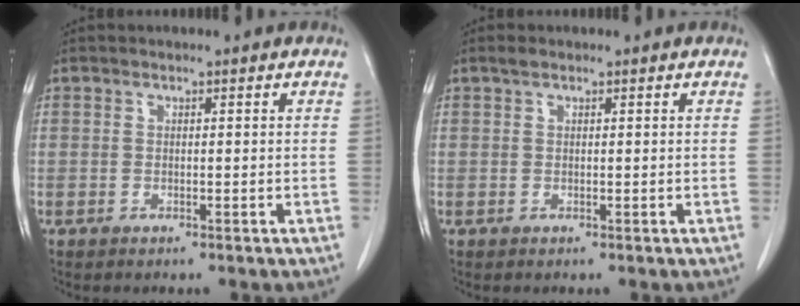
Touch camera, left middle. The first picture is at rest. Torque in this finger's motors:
{"motor_torque": [0.33, -0.29, -0.04, 0.00]}